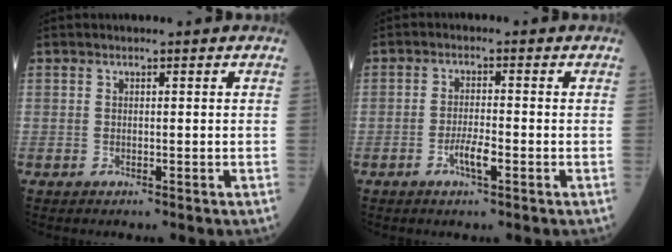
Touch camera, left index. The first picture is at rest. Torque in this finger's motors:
{"motor_torque": [0.67, 0.25, 0.10, 0.05]}